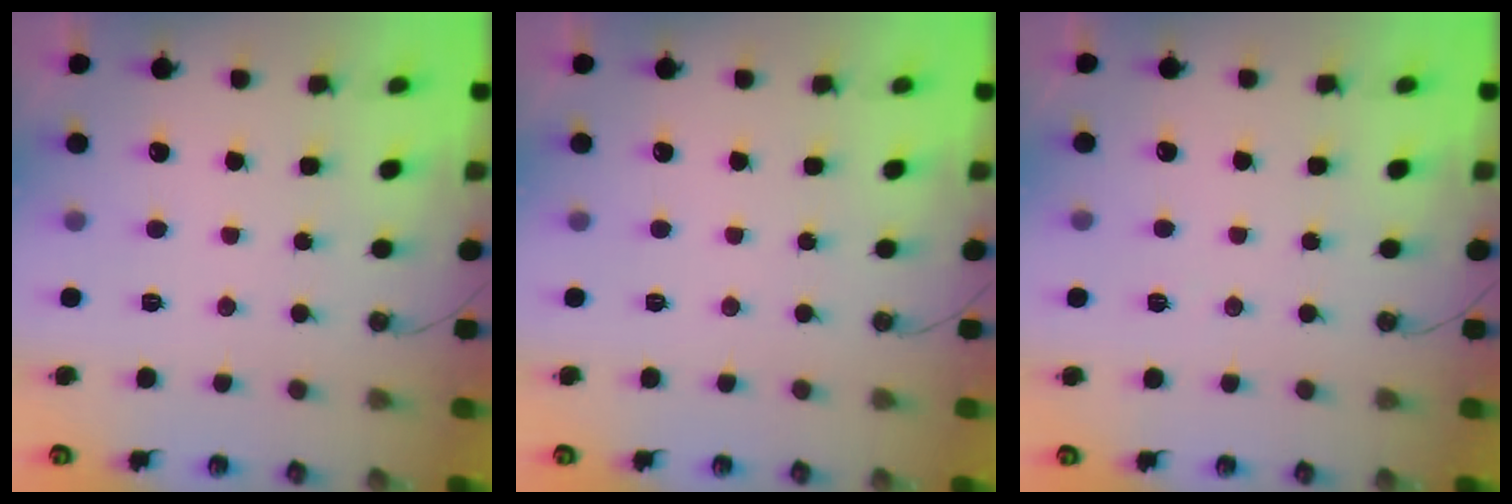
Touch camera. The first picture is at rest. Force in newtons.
{"total": 0.0}
{"total": 4.8, "press": 2.1, "slide": 4.4}